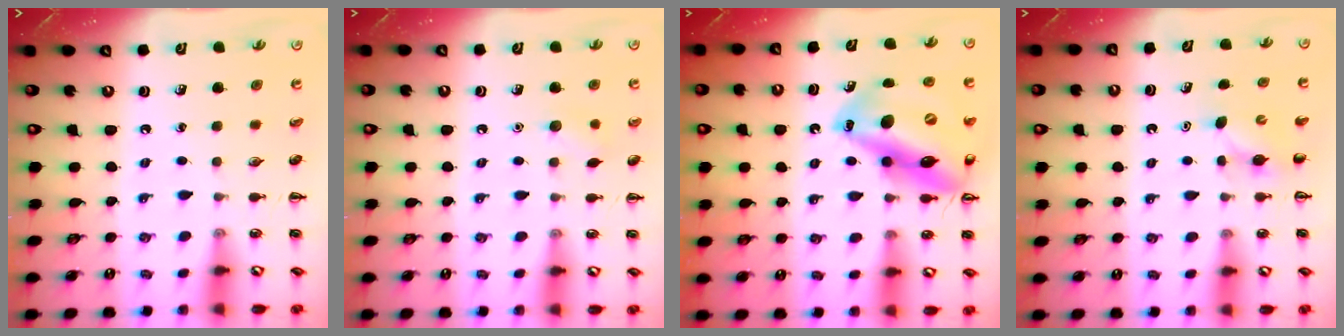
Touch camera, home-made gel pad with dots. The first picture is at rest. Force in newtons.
{"total": 6.8, "press": 6.6, "slide": 1.7}
{"total": 20.8, "press": 19.9, "slide": 5.8}
{"total": 4.0, "press": 3.8, "slide": 1.3}